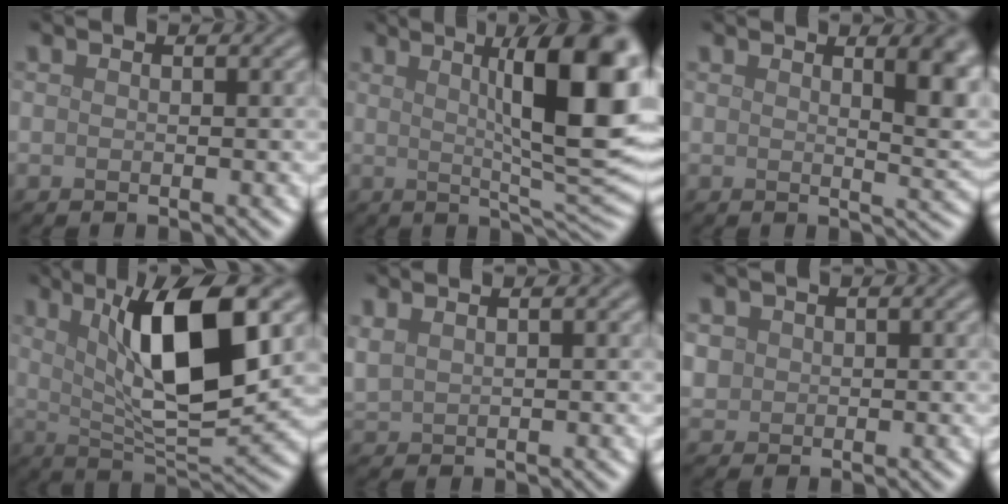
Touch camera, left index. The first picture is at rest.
{"total": 12.3, "force": [2.6, 2.9, 11.7], "torque": [-0.134, 0.003, 0.041]}
{"total": 5.0, "force": [2.1, 1.8, 4.2], "torque": [-0.038, -0.002, 0.030]}
{"total": 10.5, "force": [3.1, 3.0, 9.6], "torque": [-0.151, -0.004, 0.056]}
{"total": 1.4, "force": [1.1, 0.6, 0.6], "torque": [-0.019, 0.004, 0.031]}
{"total": 1.5, "force": [0.3, 1.4, 0.2], "torque": [-0.004, -0.004, 0.010]}